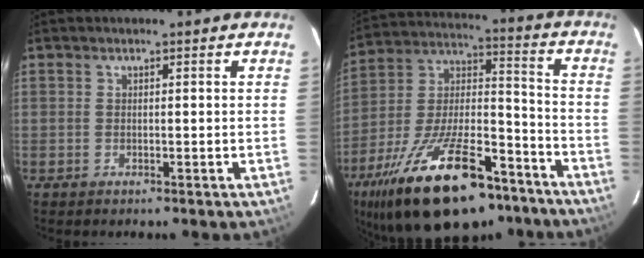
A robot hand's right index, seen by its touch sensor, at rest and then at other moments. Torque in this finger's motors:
{"motor_torque": [1.59, -0.54, 1.05, 0.21]}